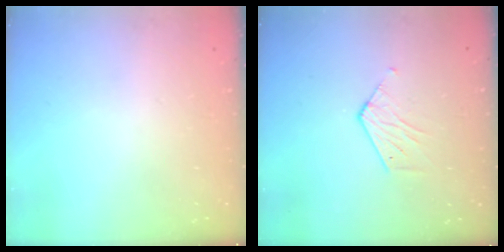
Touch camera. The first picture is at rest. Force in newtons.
{"total": 5.3, "press": 5.3, "slide": 0.3}